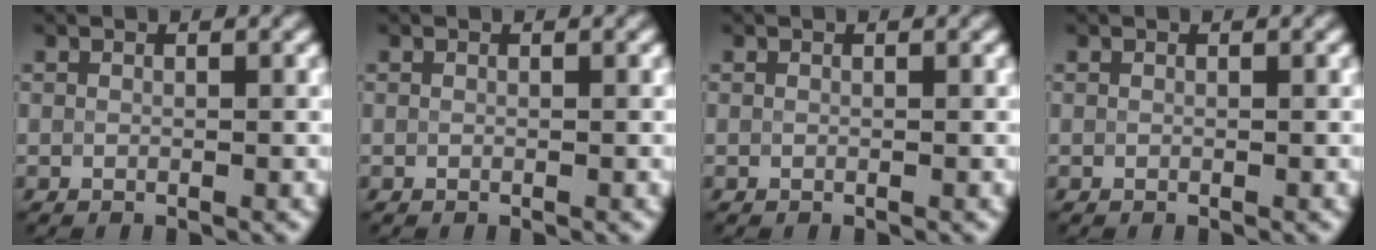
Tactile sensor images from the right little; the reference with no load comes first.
{"total": 0.0}
{"total": 0.0}
{"total": 0.0}